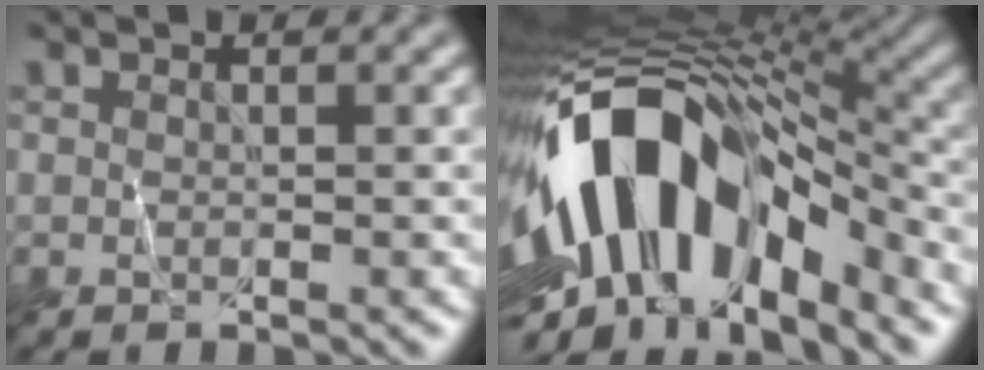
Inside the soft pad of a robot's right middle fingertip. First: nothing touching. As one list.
[{"total": 15.6, "force": [-4.4, 8.0, 12.6], "torque": [-0.210, 0.031, -0.084]}]